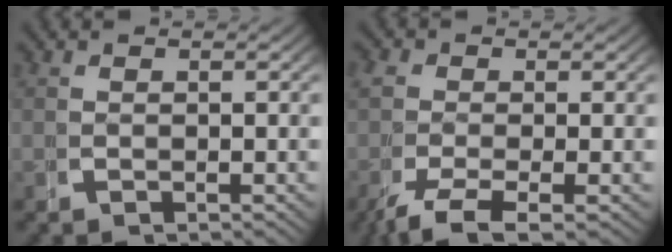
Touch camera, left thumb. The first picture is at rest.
{"total": 4.7, "force": [-2.1, 2.8, 3.1], "torque": [-0.073, -0.026, -0.027]}